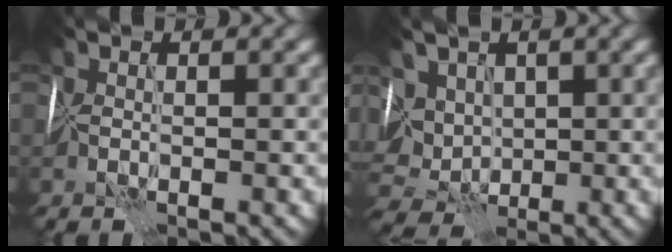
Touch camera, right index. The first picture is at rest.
{"total": 5.6, "force": [1.2, 4.8, 2.6], "torque": [-0.058, 0.013, 0.020]}